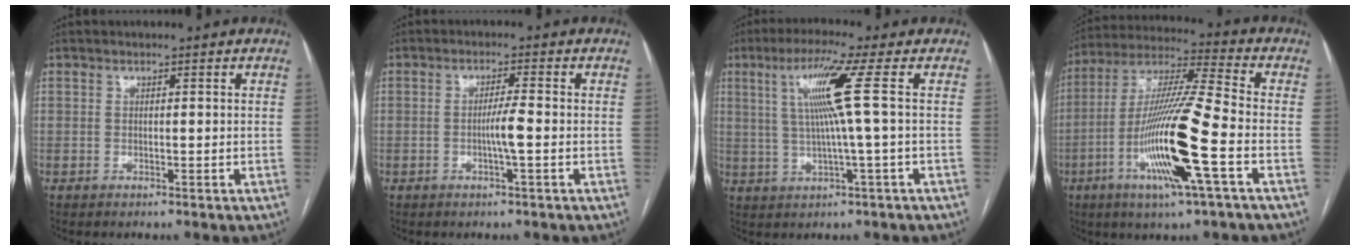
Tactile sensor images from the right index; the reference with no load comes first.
{"total": 3.1, "force": [-0.7, -0.3, 3.0], "torque": [-0.054, -0.002, -0.014]}
{"total": 8.4, "force": [1.9, -1.9, 8.0], "torque": [-0.149, 0.009, 0.042]}
{"total": 17.2, "force": [-5.5, 0.1, 16.3], "torque": [-0.322, -0.011, -0.107]}